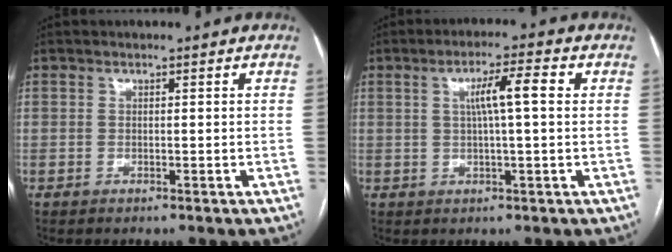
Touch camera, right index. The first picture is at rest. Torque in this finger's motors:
{"motor_torque": [0.24, 0.07, 0.14, 0.09]}